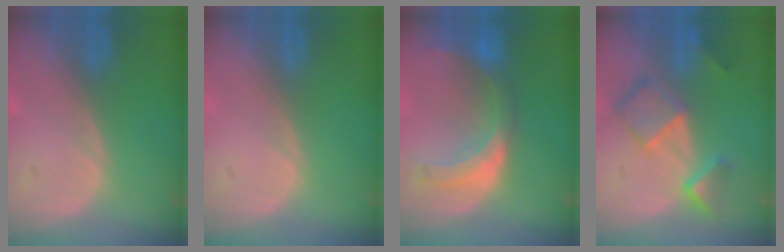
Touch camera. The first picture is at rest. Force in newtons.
{"total": 0.0}
{"total": 8.0, "press": 7.1, "slide": 3.8}
{"total": 7.7, "press": 6.7, "slide": 3.8}